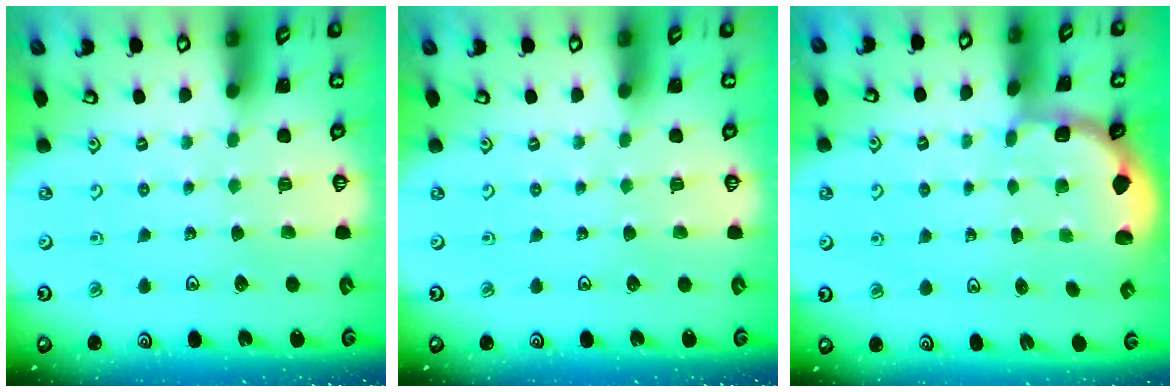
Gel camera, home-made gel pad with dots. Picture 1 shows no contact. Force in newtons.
{"total": 0.0}
{"total": 1.8, "press": 1.6, "slide": 0.7}